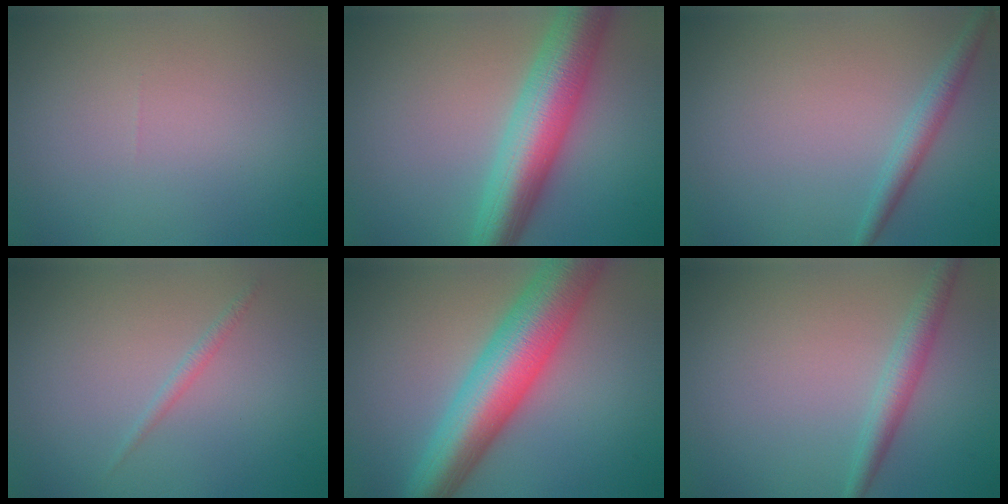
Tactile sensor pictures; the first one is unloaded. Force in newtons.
{"total": 8.1, "press": 8.1, "slide": 0.5}
{"total": 2.0, "press": 2.0, "slide": 0.1}
{"total": 0.8, "press": 0.8, "slide": 0.1}
{"total": 10.1, "press": 10.1, "slide": 0.3}
{"total": 2.4, "press": 2.4, "slide": 0.1}